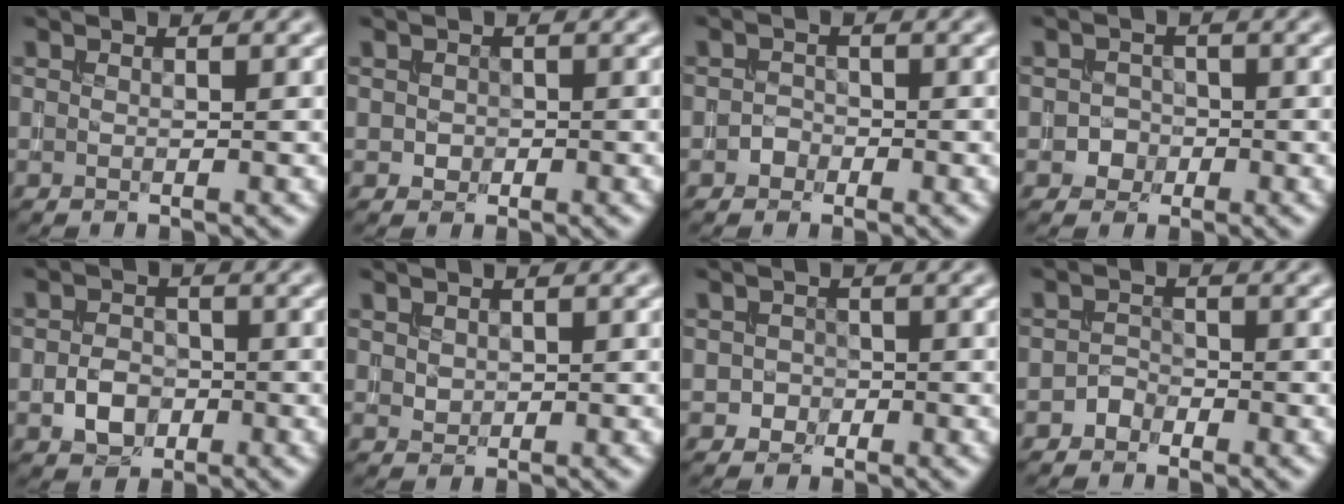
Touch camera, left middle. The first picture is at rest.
{"total": 0.7, "force": [-0.1, 0.7, 0.1], "torque": [0.001, -0.001, -0.001]}
{"total": 1.0, "force": [-0.6, 0.8, 0.0], "torque": [0.005, 0.001, -0.011]}
{"total": 1.4, "force": [-0.6, 1.3, 0.1], "torque": [0.014, 0.003, -0.014]}
{"total": 2.6, "force": [-0.9, 2.0, 1.3], "torque": [-0.021, 0.000, -0.020]}
{"total": 0.8, "force": [0.4, 0.6, 0.1], "torque": [-0.004, -0.002, 0.015]}
{"total": 1.0, "force": [-0.4, 0.9, -0.1], "torque": [0.011, 0.001, -0.008]}
{"total": 1.1, "force": [-0.9, 0.6, -0.1], "torque": [0.005, 0.005, -0.016]}